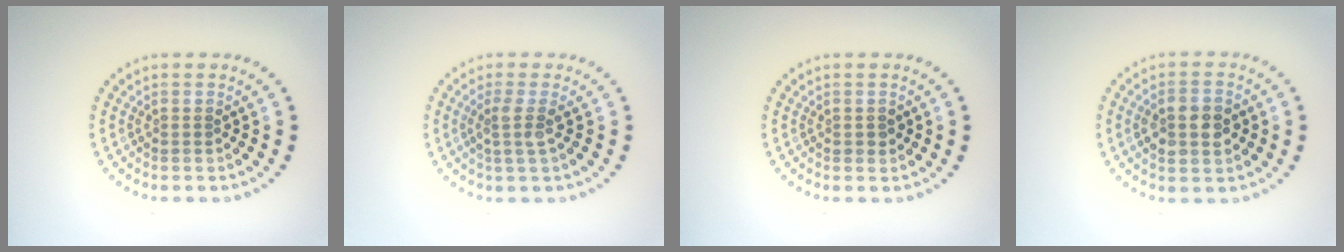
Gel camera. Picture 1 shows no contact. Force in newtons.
{"total": 1.8, "press": 1.3, "slide": 1.3}
{"total": 0.8, "press": 0.8, "slide": 0.2}
{"total": 3.7, "press": 3.7, "slide": 0.1}